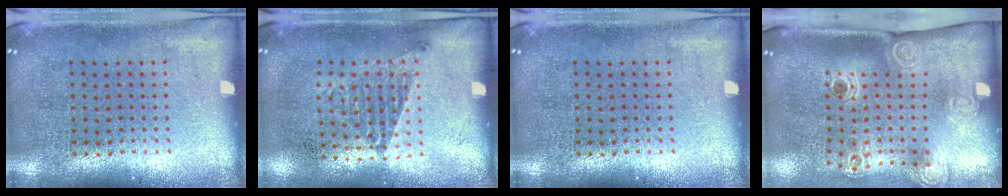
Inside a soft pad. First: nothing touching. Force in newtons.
{"total": 1.0, "press": 0.8, "slide": 0.7}
{"total": 0.0}
{"total": 2.3, "press": 1.6, "slide": 1.6}